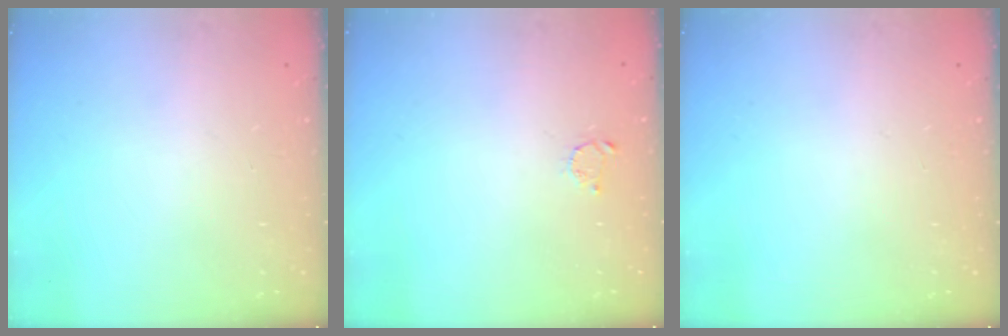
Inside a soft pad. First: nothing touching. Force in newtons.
{"total": 2.1, "press": 2.1, "slide": 0.3}
{"total": 0.0}